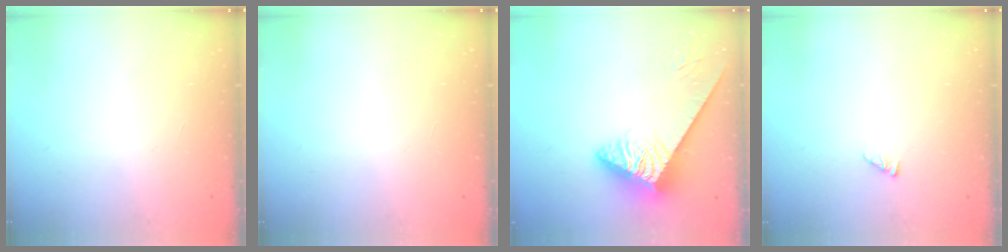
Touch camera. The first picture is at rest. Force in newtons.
{"total": 0.0}
{"total": 4.4, "press": 4.3, "slide": 0.8}
{"total": 0.7, "press": 0.7, "slide": 0.1}